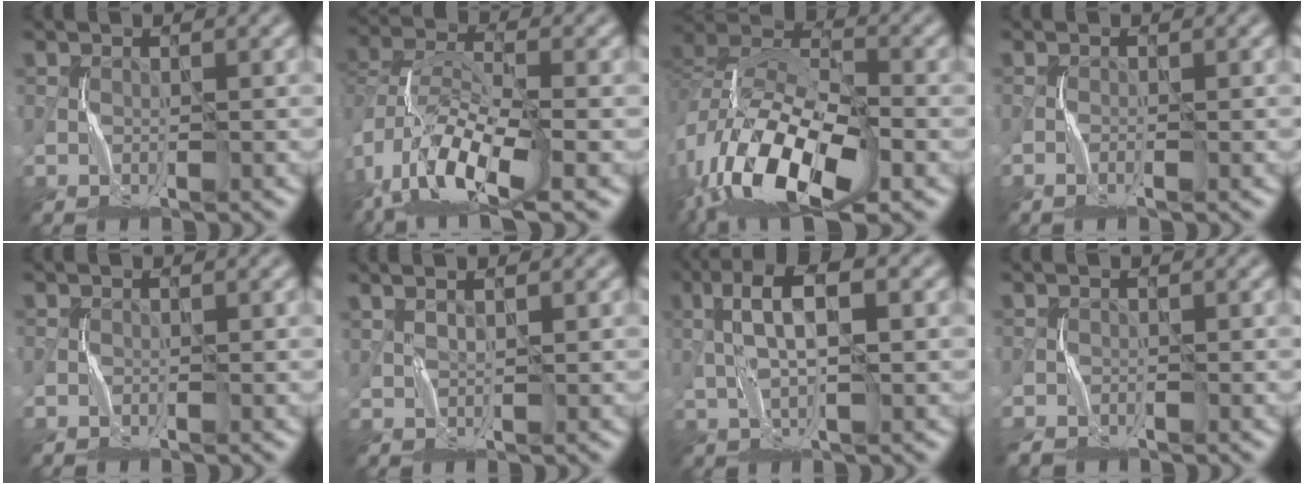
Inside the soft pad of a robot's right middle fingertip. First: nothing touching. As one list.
[{"total": 9.8, "force": [-5.9, 3.7, 6.9], "torque": [-0.125, -0.006, -0.117]}, {"total": 13.6, "force": [-6.7, 6.4, 10.0], "torque": [-0.196, -0.001, -0.133]}, {"total": 0.6, "force": [-0.3, -0.1, 0.5], "torque": [-0.010, -0.001, -0.007]}, {"total": 0.0}, {"total": 1.3, "force": [1.2, -0.1, 0.6], "torque": [-0.001, -0.007, 0.016]}, {"total": 4.8, "force": [1.0, 1.2, 4.6], "torque": [-0.092, 0.011, 0.014]}, {"total": 1.5, "force": [-1.4, 0.2, 0.2], "torque": [-0.006, -0.007, -0.034]}]